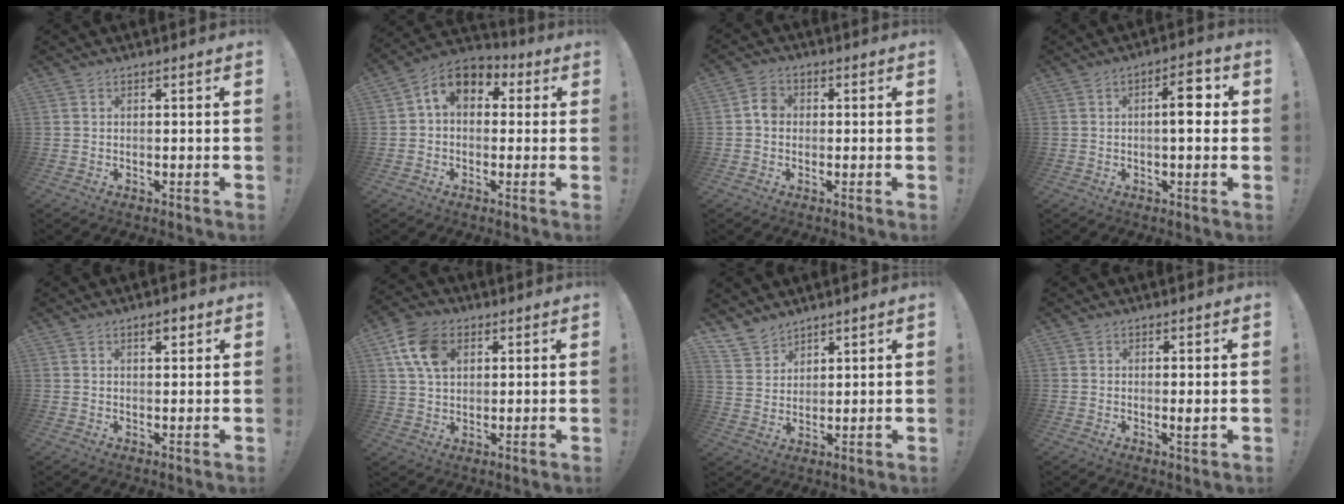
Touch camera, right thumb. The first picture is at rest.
{"total": 8.6, "force": [2.4, 6.3, 5.4], "torque": [-0.096, 0.013, 0.052]}
{"total": 3.9, "force": [-0.3, 3.2, 2.2], "torque": [-0.031, 0.011, -0.006]}
{"total": 7.7, "force": [1.0, 2.5, 7.2], "torque": [-0.093, 0.001, 0.005]}
{"total": 2.8, "force": [1.8, 1.0, 2.0], "torque": [-0.022, -0.006, 0.026]}
{"total": 12.2, "force": [4.8, 8.5, 7.3], "torque": [-0.130, 0.000, 0.096]}
{"total": 7.7, "force": [6.5, 4.1, 1.0], "torque": [-0.029, -0.045, 0.130]}
{"total": 1.9, "force": [0.3, 0.2, 1.8], "torque": [-0.016, -0.009, 0.001]}